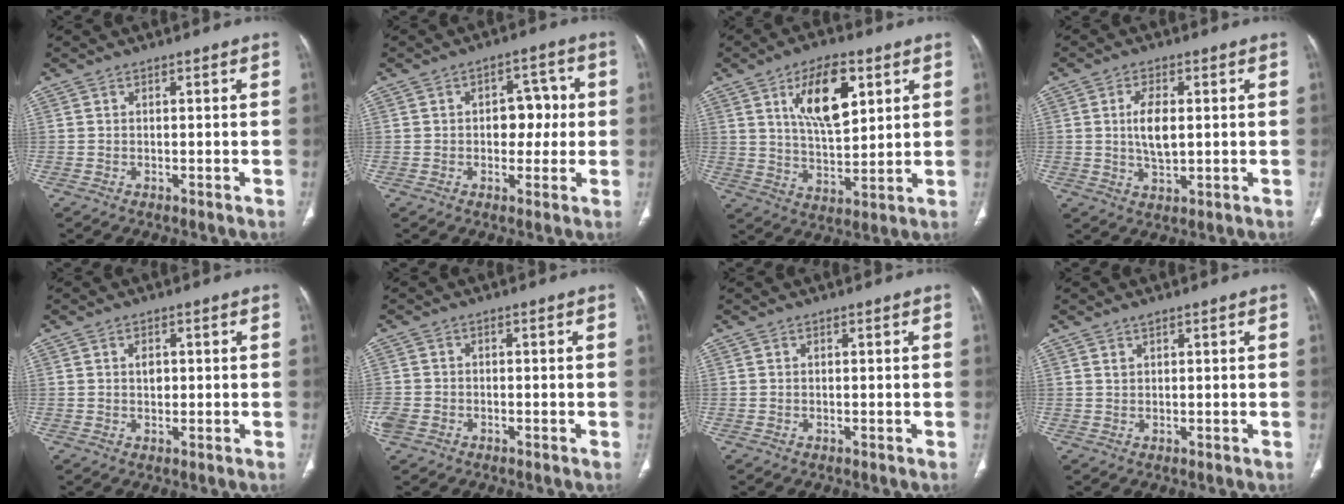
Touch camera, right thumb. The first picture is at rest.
{"total": 6.6, "force": [0.2, 4.6, 4.8], "torque": [-0.029, 0.018, 0.002]}
{"total": 13.7, "force": [5.5, 6.4, 10.8], "torque": [-0.154, -0.025, 0.101]}
{"total": 6.1, "force": [0.7, 2.8, 5.3], "torque": [-0.102, -0.007, 0.012]}
{"total": 2.1, "force": [0.4, 1.4, 1.5], "torque": [-0.017, 0.002, 0.008]}
{"total": 3.6, "force": [-1.6, 2.8, 1.7], "torque": [-0.044, 0.008, -0.028]}
{"total": 0.0}
{"total": 1.0, "force": [0.9, 0.3, 0.4], "torque": [-0.004, -0.006, 0.016]}